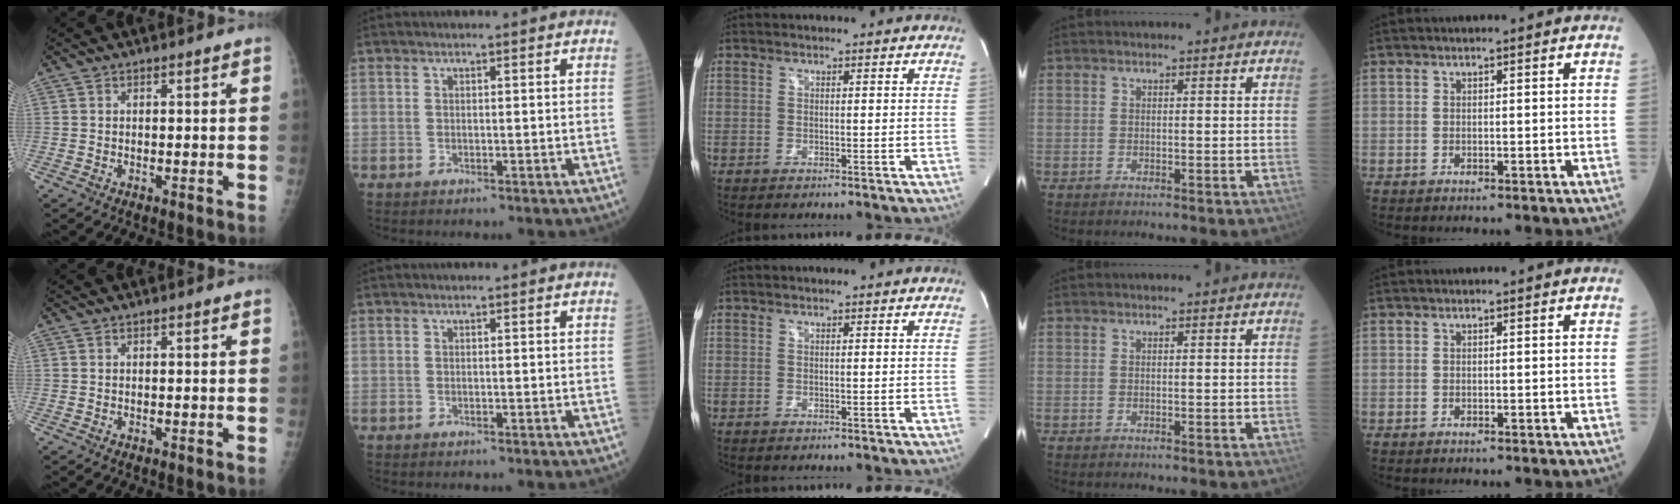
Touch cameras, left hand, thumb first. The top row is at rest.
{}